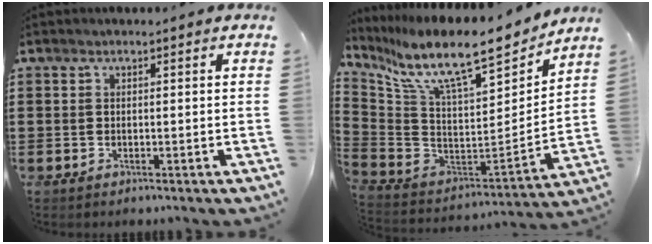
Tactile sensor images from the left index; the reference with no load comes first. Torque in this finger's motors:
{"motor_torque": [2.14, 0.00, 1.05, 0.21]}